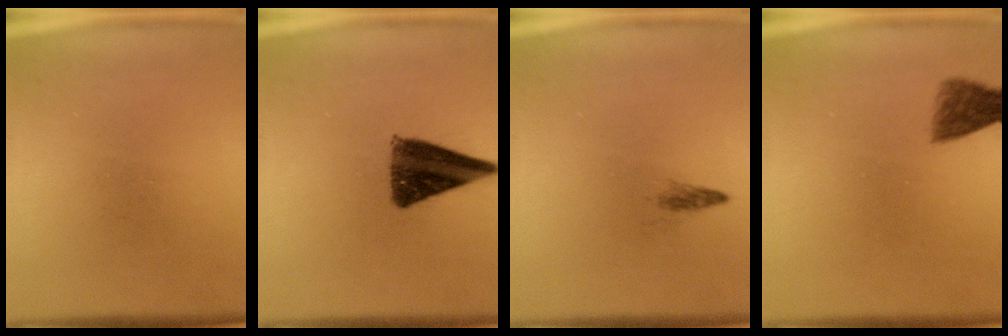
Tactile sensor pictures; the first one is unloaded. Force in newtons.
{"total": 10.7}
{"total": 1.0}
{"total": 3.8}